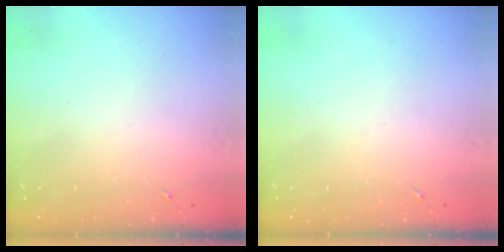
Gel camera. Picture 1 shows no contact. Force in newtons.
{"total": 0.0}